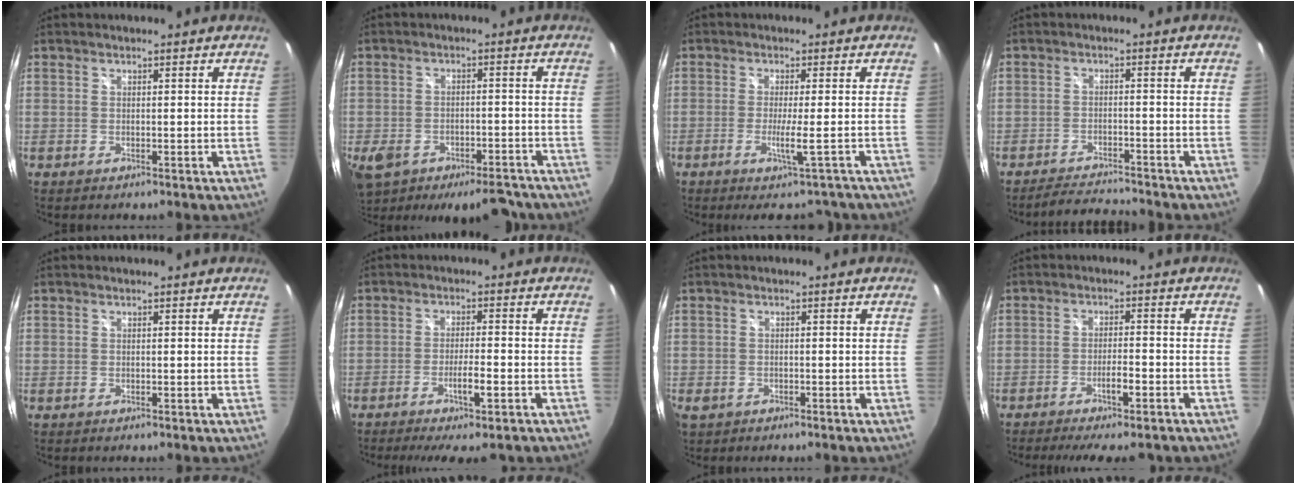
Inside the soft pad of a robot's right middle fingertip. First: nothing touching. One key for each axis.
{"total": 14.9, "fx": -9.6, "fy": 8.3, "fz": 7.9, "tx": -0.184, "ty": -0.012, "tz": -0.134}
{"total": 6.2, "fx": -4.6, "fy": -0.1, "fz": 4.1, "tx": -0.058, "ty": -0.018, "tz": -0.070}
{"total": 6.1, "fx": -6.0, "fy": 0.1, "fz": 1.3, "tx": -0.043, "ty": 0.005, "tz": -0.098}
{"total": 0.0}
{"total": 7.2, "fx": -4.5, "fy": 0.7, "fz": 5.6, "tx": -0.113, "ty": -0.016, "tz": -0.072}
{"total": 2.7, "fx": -1.5, "fy": 1.9, "fz": 1.2, "tx": -0.028, "ty": -0.005, "tz": -0.025}
{"total": 8.9, "fx": -7.1, "fy": 1.3, "fz": 5.3, "tx": -0.109, "ty": -0.015, "tz": -0.108}